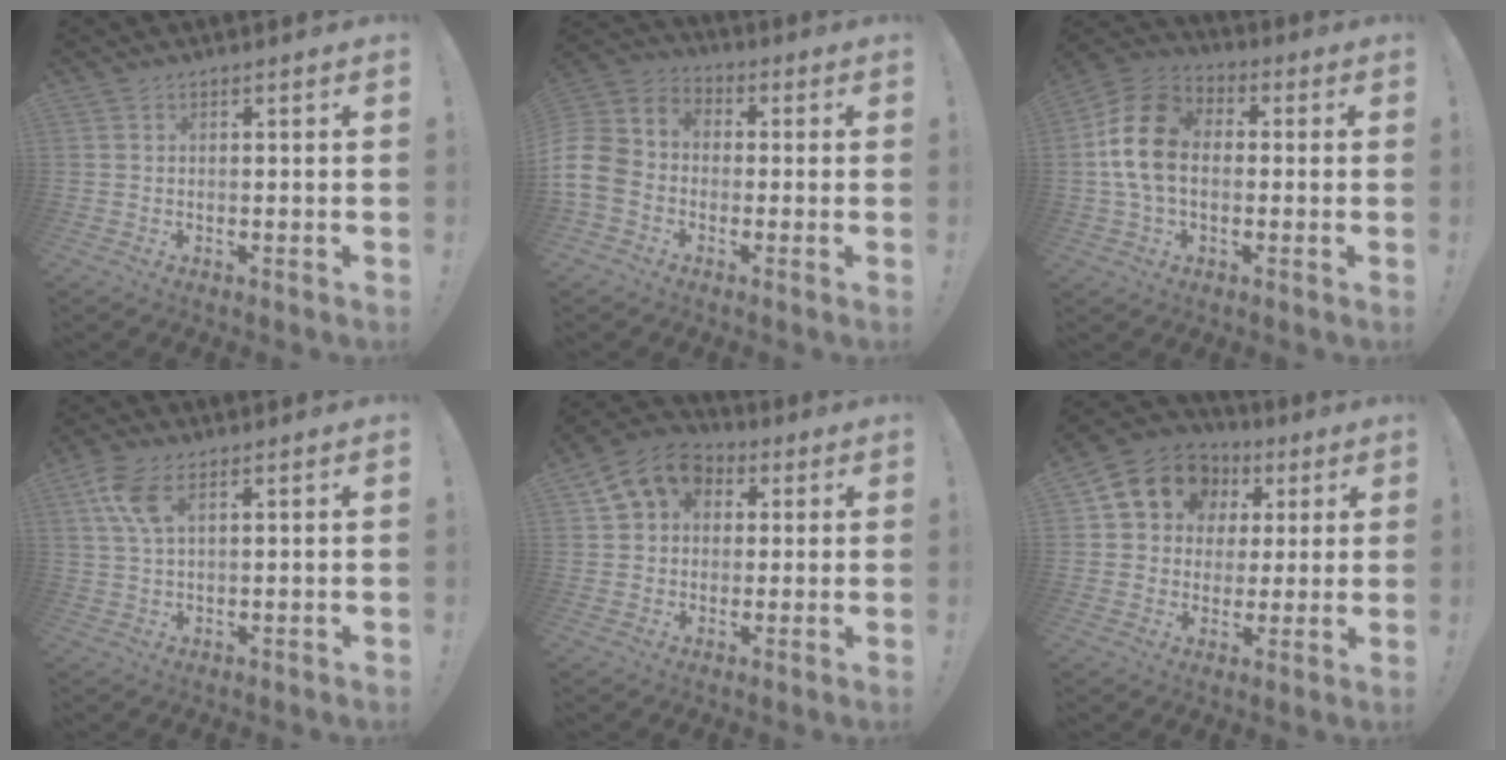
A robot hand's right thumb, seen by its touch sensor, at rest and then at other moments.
{"total": 11.3, "force": [-4.2, 8.9, 5.6], "torque": [-0.109, 0.031, -0.075]}
{"total": 16.1, "force": [0.0, 11.4, 11.4], "torque": [-0.207, 0.027, 0.003]}
{"total": 7.7, "force": [3.4, 3.5, 6.0], "torque": [-0.123, -0.007, 0.062]}
{"total": 12.1, "force": [4.4, 9.8, 5.4], "torque": [-0.083, -0.007, 0.091]}
{"total": 13.2, "force": [5.4, 10.9, 5.1], "torque": [-0.075, -0.024, 0.109]}